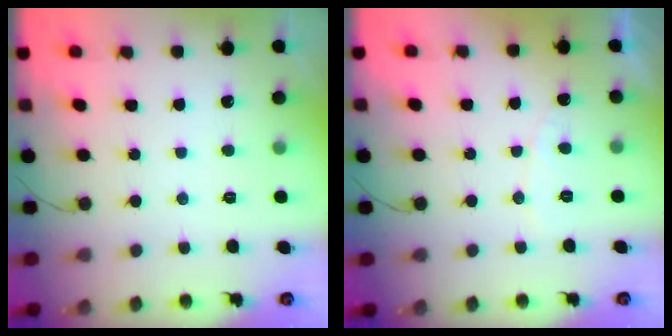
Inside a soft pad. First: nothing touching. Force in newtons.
{"total": 4.0, "press": 4.0, "slide": 0.3}